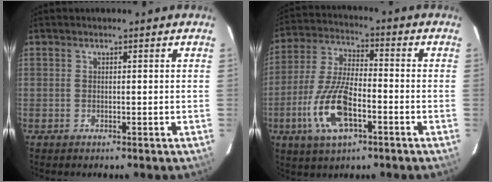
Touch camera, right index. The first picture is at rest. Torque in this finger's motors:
{"motor_torque": [1.61, -0.53, 0.67, 0.11]}